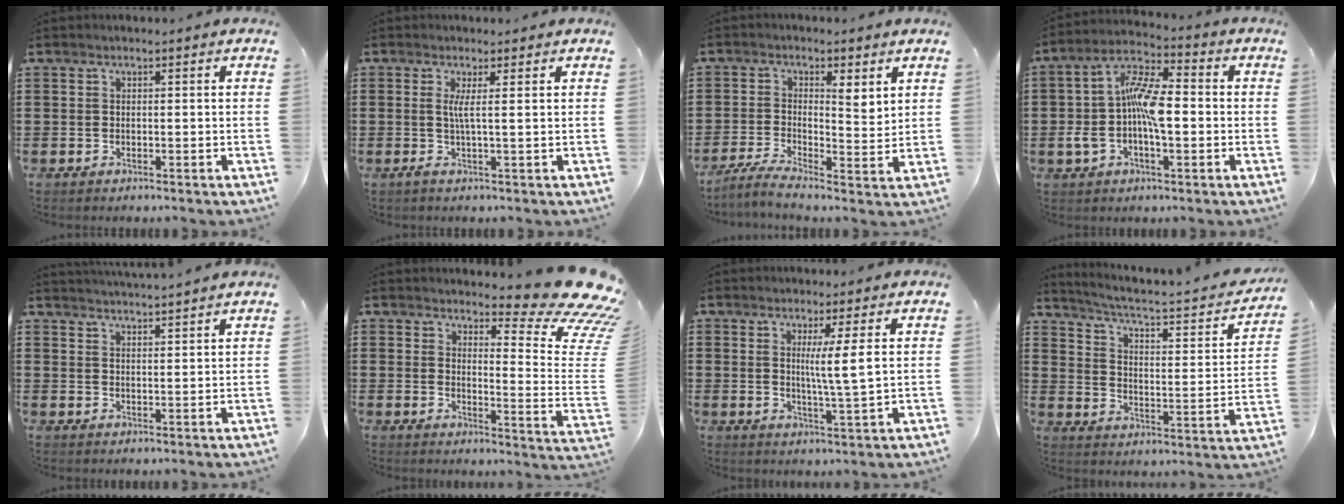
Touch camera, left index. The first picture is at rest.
{"total": 3.1, "force": [0.5, -0.5, 3.0], "torque": [-0.059, -0.009, 0.006]}
{"total": 3.0, "force": [1.4, 0.6, 2.6], "torque": [-0.044, -0.020, 0.015]}
{"total": 10.3, "force": [-1.1, 4.4, 9.2], "torque": [-0.202, 0.003, -0.027]}
{"total": 2.9, "force": [2.8, -0.6, 0.0], "torque": [-0.007, -0.014, 0.052]}
{"total": 11.4, "force": [8.9, 1.8, 6.9], "torque": [-0.107, -0.071, 0.152]}
{"total": 5.1, "force": [1.7, -0.7, 4.8], "torque": [-0.088, -0.012, 0.023]}
{"total": 3.5, "force": [2.4, 0.5, 2.5], "torque": [-0.066, -0.028, 0.029]}